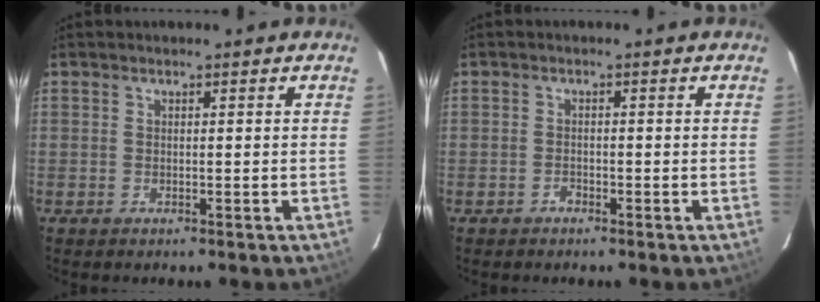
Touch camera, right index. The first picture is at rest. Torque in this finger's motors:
{"motor_torque": [0.05, 0.08, -0.03, -0.03]}